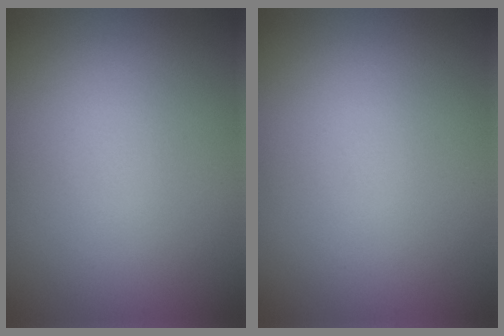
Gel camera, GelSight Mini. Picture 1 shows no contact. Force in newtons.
{"total": 0.0}